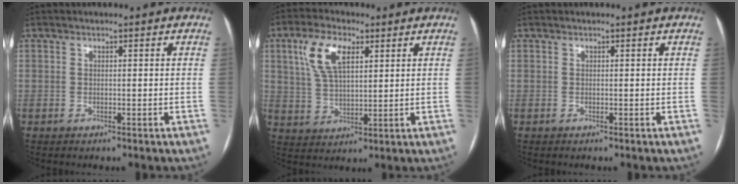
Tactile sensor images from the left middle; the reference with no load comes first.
{"total": 8.6, "force": [3.7, 3.7, 6.8], "torque": [-0.144, 0.018, 0.075]}
{"total": 0.0}